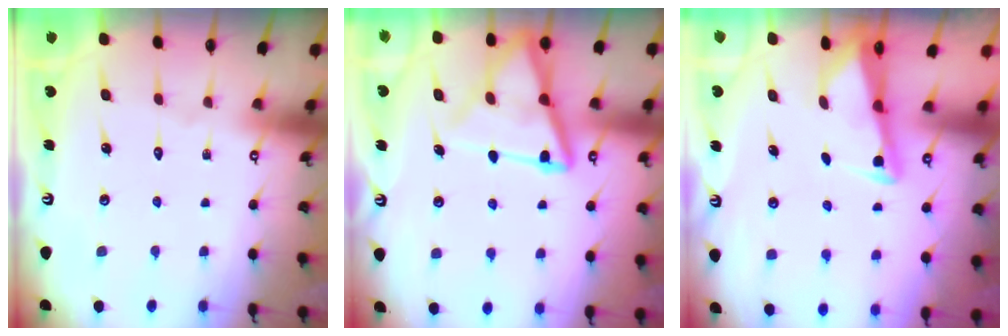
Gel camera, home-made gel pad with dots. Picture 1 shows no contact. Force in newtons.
{"total": 13.4, "press": 13.3, "slide": 1.3}
{"total": 2.7, "press": 2.7, "slide": 0.2}